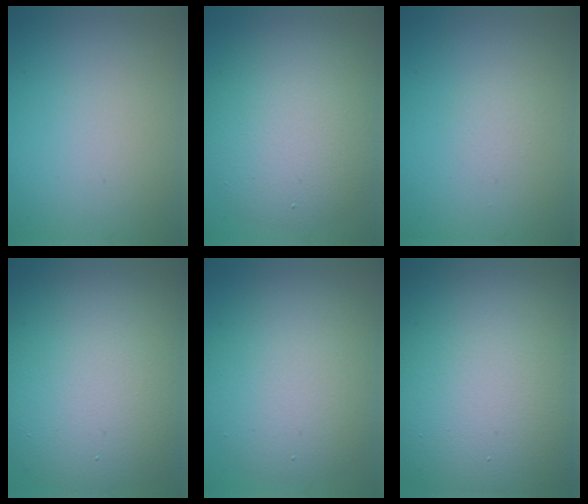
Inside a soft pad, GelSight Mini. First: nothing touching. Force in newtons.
{"total": 7.8, "press": 7.7, "slide": 0.6}
{"total": 0.6, "press": 0.6, "slide": 0.1}
{"total": 12.9, "press": 12.9, "slide": 0.9}
{"total": 7.9, "press": 7.9, "slide": 0.6}
{"total": 18.0, "press": 18.0, "slide": 1.1}